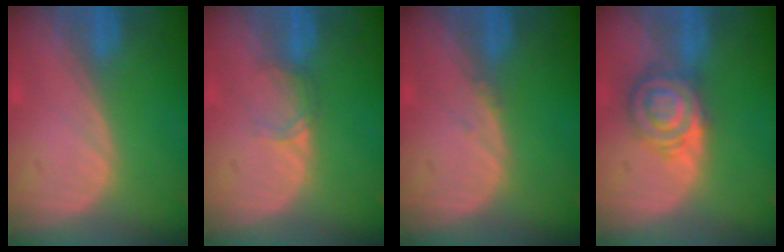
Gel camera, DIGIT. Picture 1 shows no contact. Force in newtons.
{"total": 1.9, "press": 1.9, "slide": 0.3}
{"total": 0.6, "press": 0.5, "slide": 0.1}
{"total": 6.4, "press": 6.4, "slide": 0.0}